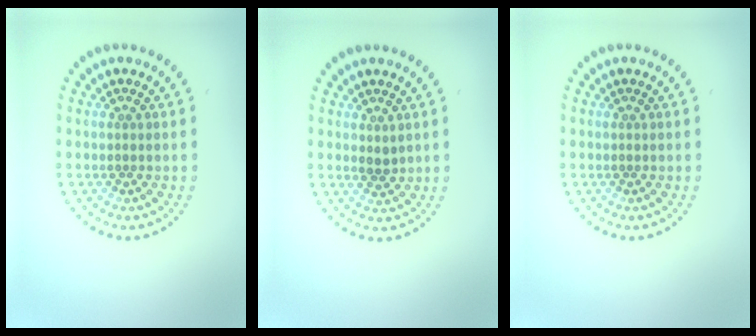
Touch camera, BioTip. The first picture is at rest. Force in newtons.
{"total": 0.9, "press": 0.8, "slide": 0.4}
{"total": 0.0}